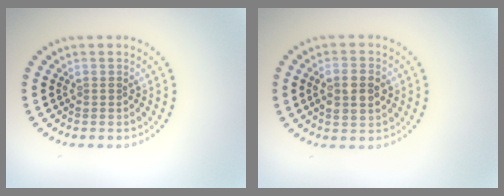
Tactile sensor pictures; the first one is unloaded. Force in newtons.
{"total": 2.9, "press": 2.9, "slide": 0.4}